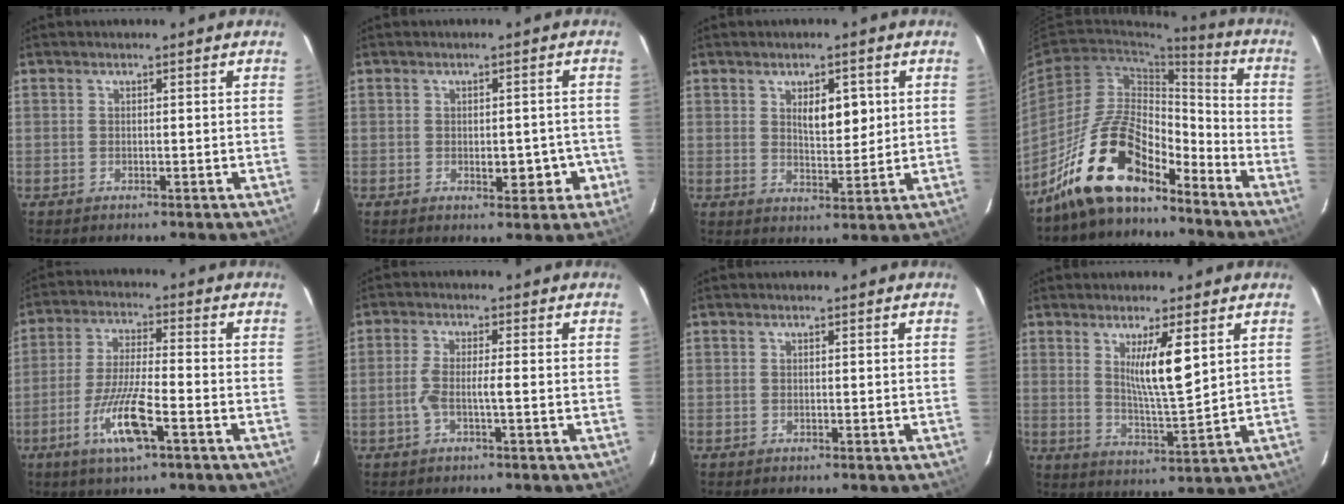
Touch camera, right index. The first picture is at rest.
{"total": 5.2, "force": [-1.7, 2.8, 4.0], "torque": [-0.041, 0.012, -0.015]}
{"total": 5.8, "force": [1.8, 2.5, 5.0], "torque": [-0.081, 0.000, 0.035]}
{"total": 14.8, "force": [-11.3, 5.1, 8.2], "torque": [-0.155, 0.020, -0.209]}
{"total": 10.5, "force": [-4.8, 1.3, 9.3], "torque": [-0.183, -0.013, -0.087]}
{"total": 3.9, "force": [-1.0, 0.6, 3.8], "torque": [-0.080, 0.012, -0.017]}
{"total": 0.0}
{"total": 8.3, "force": [3.0, 0.8, 7.7], "torque": [-0.136, -0.015, 0.056]}